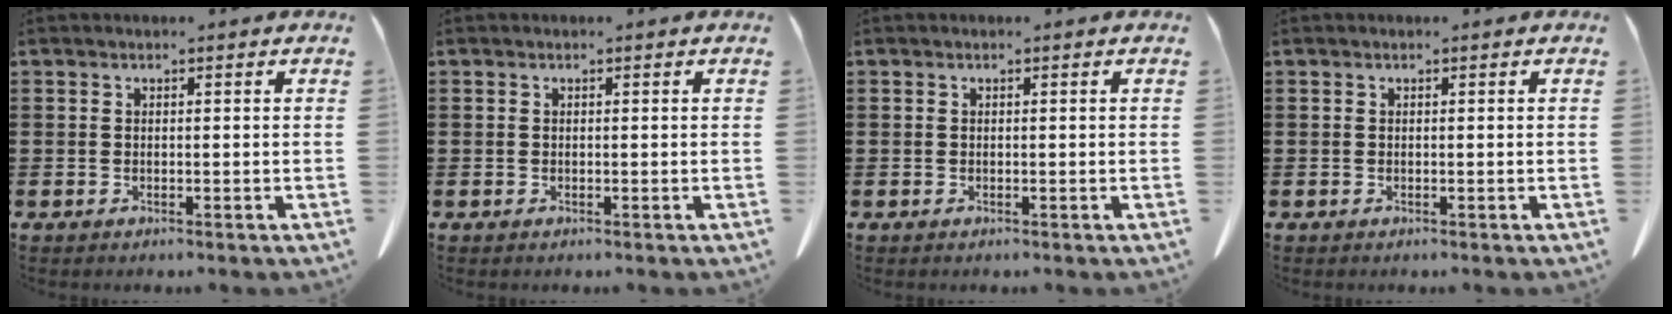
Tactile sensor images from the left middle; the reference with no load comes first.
{"total": 0.0}
{"total": 0.0}
{"total": 0.0}